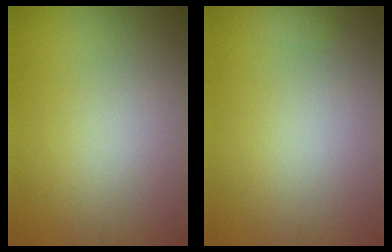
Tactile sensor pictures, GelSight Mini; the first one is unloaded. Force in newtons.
{"total": 0.6, "press": 0.6, "slide": 0.1}